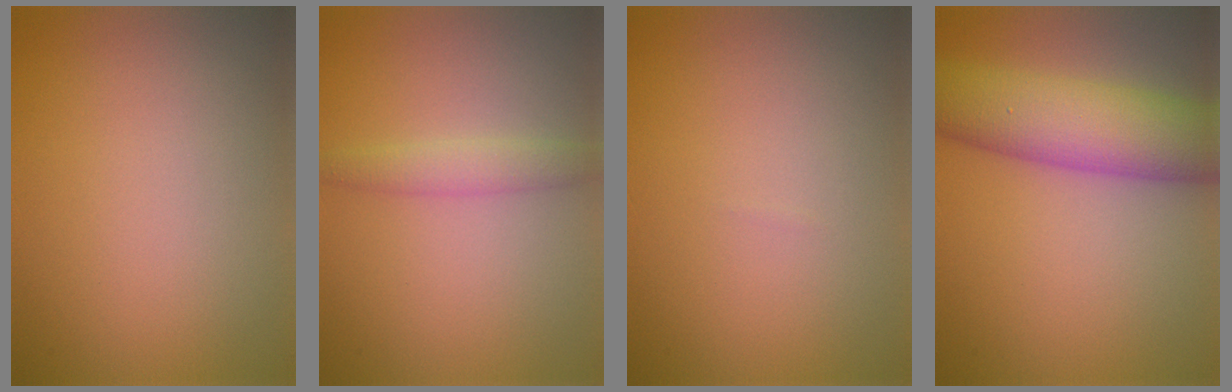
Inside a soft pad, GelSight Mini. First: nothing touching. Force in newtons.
{"total": 1.9, "press": 1.9, "slide": 0.1}
{"total": 0.0}
{"total": 8.9, "press": 8.9, "slide": 0.3}